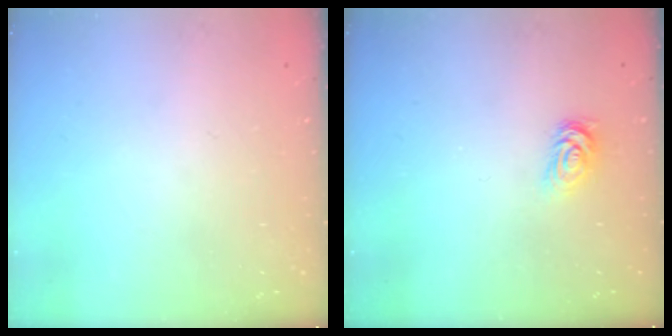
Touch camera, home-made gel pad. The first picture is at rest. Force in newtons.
{"total": 2.8, "press": 2.8, "slide": 0.4}